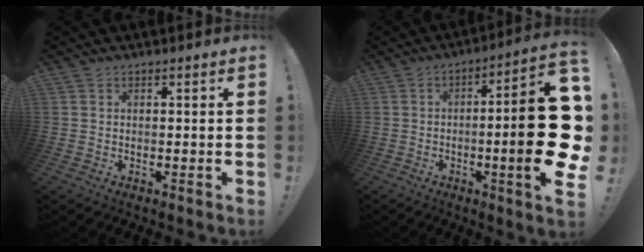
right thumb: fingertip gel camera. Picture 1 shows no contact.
{"total": 21.6, "force": [-1.9, 3.9, 21.2], "torque": [-0.310, 0.001, -0.028]}